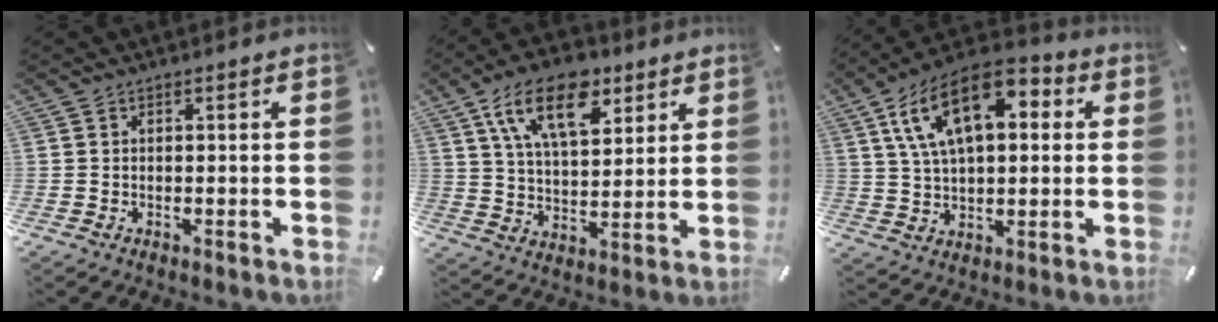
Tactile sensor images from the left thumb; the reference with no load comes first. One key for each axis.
{"total": 15.7, "fx": 8.5, "fy": 8.1, "fz": 10.5, "tx": -0.188, "ty": -0.020, "tz": 0.149}
{"total": 16.5, "fx": 6.4, "fy": 9.0, "fz": 12.3, "tx": -0.245, "ty": -0.009, "tz": 0.109}